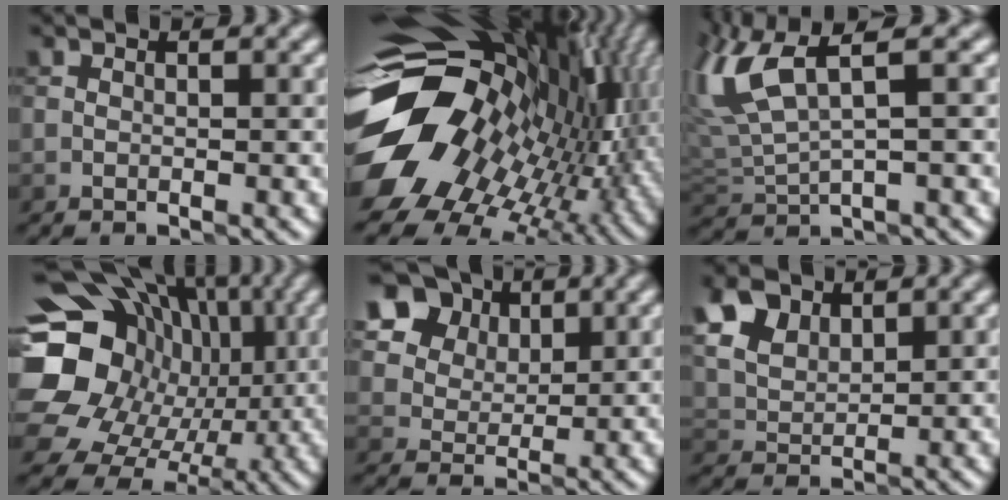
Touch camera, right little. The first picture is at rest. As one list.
[{"total": 18.7, "force": [0.0, 12.7, 13.7], "torque": [-0.263, -0.040, 0.014]}, {"total": 7.5, "force": [2.8, 2.6, 6.5], "torque": [-0.162, 0.018, 0.055]}, {"total": 21.0, "force": [2.8, 18.8, 8.9], "torque": [-0.201, 0.052, 0.024]}, {"total": 10.8, "force": [5.7, 7.6, 5.1], "torque": [-0.117, 0.024, 0.107]}, {"total": 6.9, "force": [3.7, 4.4, 3.9], "torque": [-0.130, 0.018, 0.075]}]